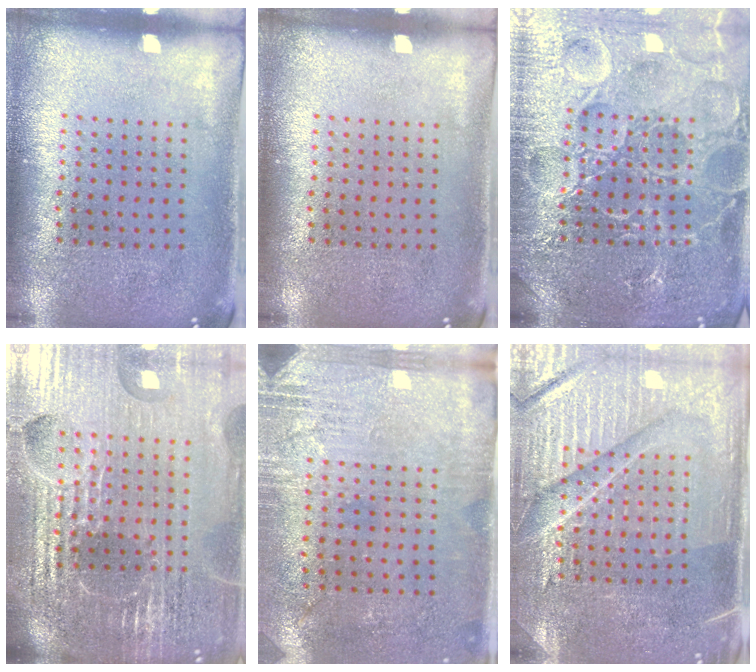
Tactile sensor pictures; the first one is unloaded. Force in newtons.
{"total": 0.0}
{"total": 7.4, "press": 7.3, "slide": 0.9}
{"total": 6.5, "press": 5.7, "slide": 3.0}
{"total": 2.8, "press": 2.5, "slide": 1.4}
{"total": 4.5, "press": 4.4, "slide": 1.1}